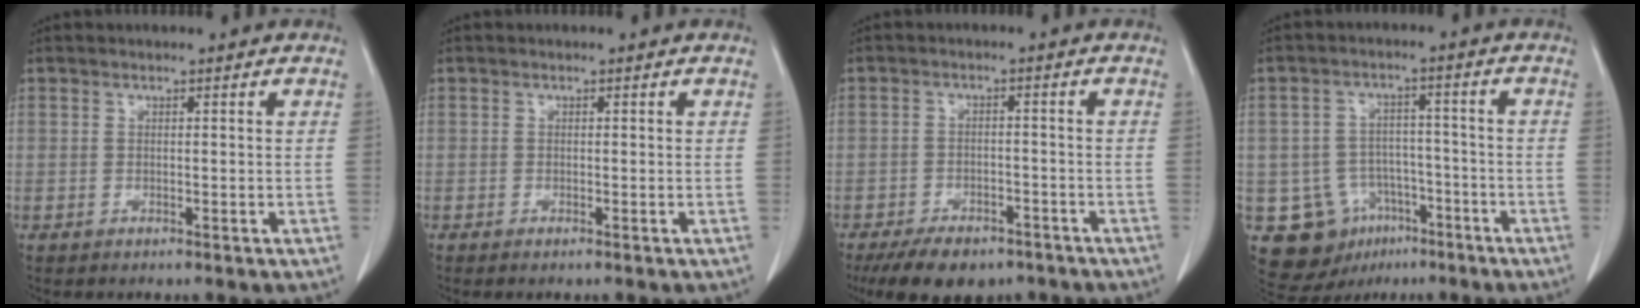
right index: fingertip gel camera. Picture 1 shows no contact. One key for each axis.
{"total": 0.5, "fx": -0.4, "fy": 0.0, "fz": 0.4, "tx": -0.009, "ty": -0.002, "tz": -0.007}
{"total": 9.9, "fx": -7.4, "fy": 4.8, "fz": 4.5, "tx": -0.066, "ty": 0.000, "tz": -0.110}
{"total": 11.0, "fx": -5.0, "fy": 9.1, "fz": 3.5, "tx": -0.063, "ty": 0.024, "tz": -0.064}